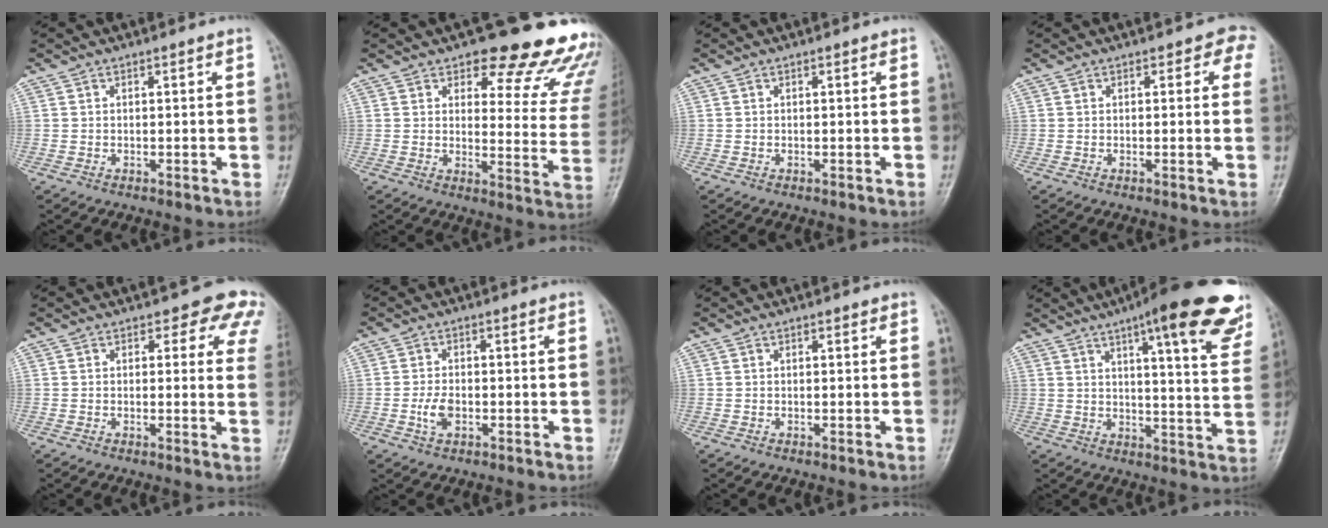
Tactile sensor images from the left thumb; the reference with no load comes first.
{"total": 20.2, "force": [16.3, 7.3, 9.4], "torque": [-0.058, -0.112, 0.176]}
{"total": 0.0}
{"total": 3.9, "force": [1.7, 2.2, 2.7], "torque": [0.008, 0.000, 0.005]}
{"total": 7.6, "force": [5.2, 3.9, 4.0], "torque": [0.000, -0.020, 0.035]}
{"total": 3.6, "force": [-1.0, 2.1, 2.7], "torque": [-0.053, 0.004, -0.019]}
{"total": 0.6, "force": [0.4, 0.3, 0.4], "torque": [-0.005, -0.002, 0.002]}
{"total": 22.8, "force": [14.2, 4.8, 17.1], "torque": [-0.201, -0.041, 0.173]}